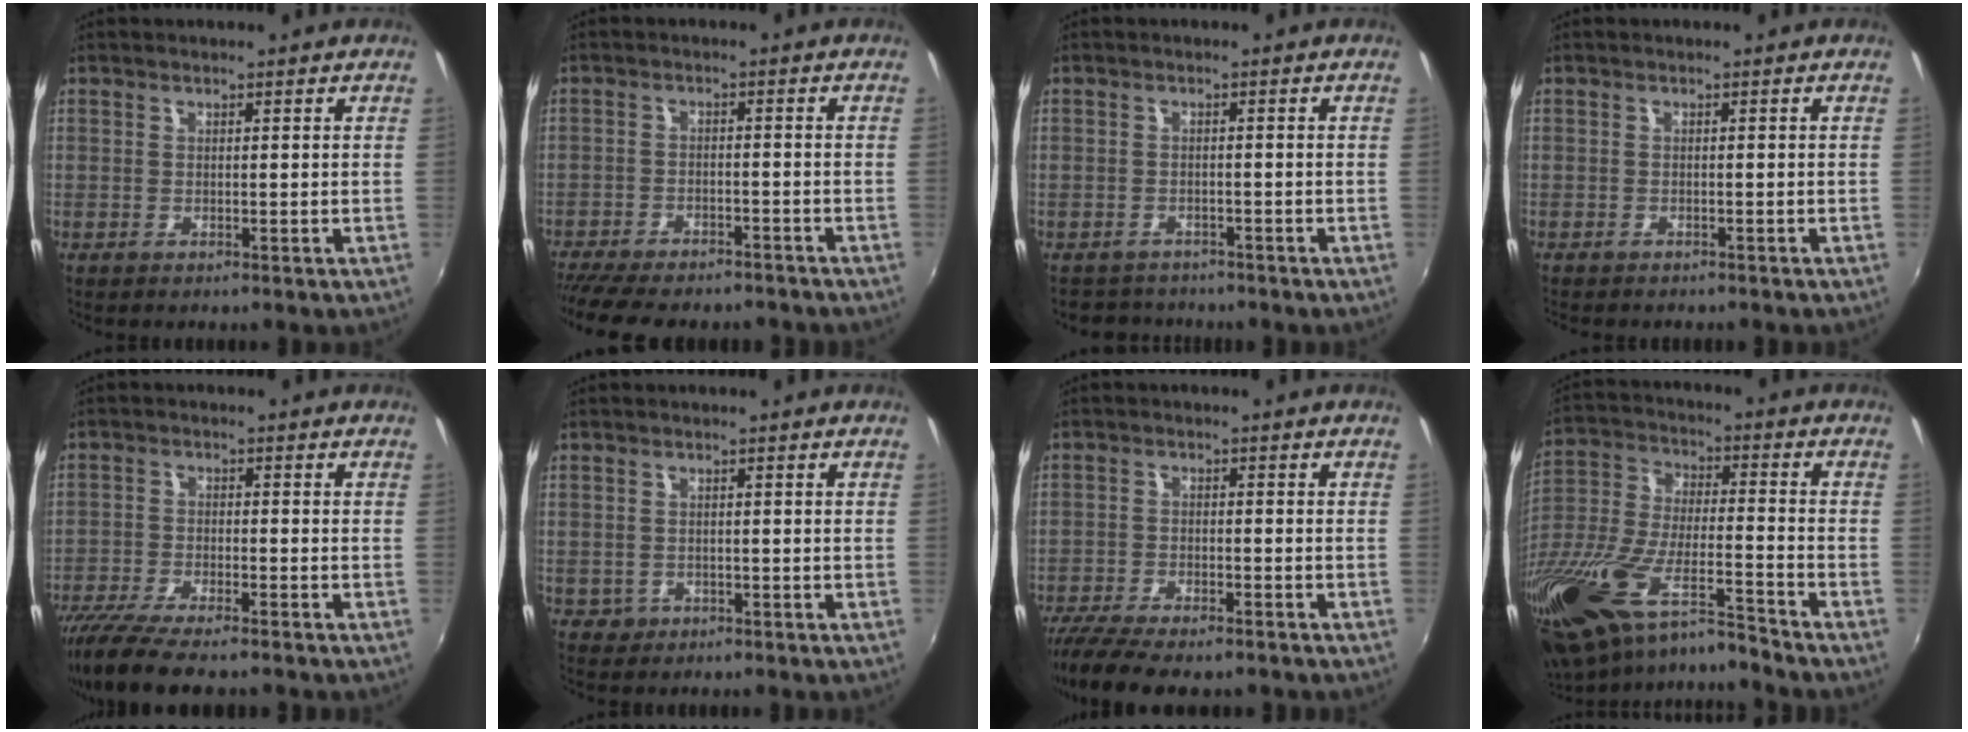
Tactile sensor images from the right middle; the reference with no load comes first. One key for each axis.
{"total": 14.3, "fx": -12.3, "fy": 4.1, "fz": 6.1, "tx": -0.137, "ty": -0.032, "tz": -0.179}
{"total": 4.4, "fx": -3.8, "fy": 2.2, "fz": 0.1, "tx": -0.015, "ty": 0.004, "tz": -0.064}
{"total": 2.4, "fx": -2.1, "fy": 0.7, "fz": 0.7, "tx": -0.021, "ty": -0.014, "tz": -0.032}
{"total": 10.5, "fx": -8.8, "fy": 1.8, "fz": 5.4, "tx": -0.130, "ty": -0.037, "tz": -0.156}
{"total": 2.0, "fx": -0.6, "fy": 1.8, "fz": 0.4, "tx": -0.010, "ty": 0.000, "tz": -0.006}
{"total": 11.4, "fx": -9.5, "fy": 2.8, "fz": 5.7, "tx": -0.135, "ty": -0.038, "tz": -0.159}
{"total": 23.0, "fx": -17.9, "fy": 3.9, "fz": 13.9, "tx": -0.281, "ty": -0.060, "tz": -0.332}